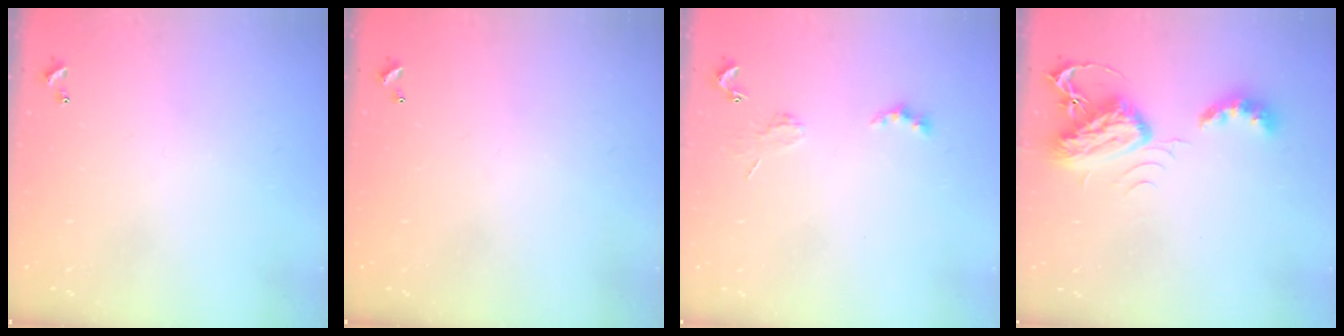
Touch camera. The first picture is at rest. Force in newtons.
{"total": 2.8, "press": 2.8, "slide": 0.1}
{"total": 2.0, "press": 1.9, "slide": 0.4}
{"total": 7.7, "press": 7.7, "slide": 0.2}